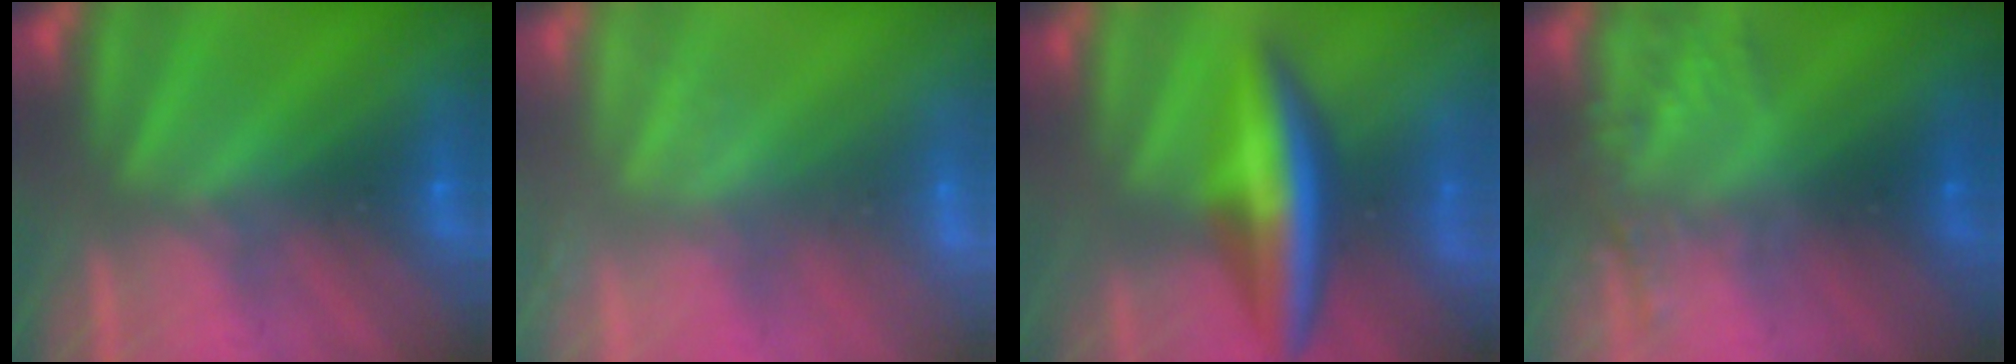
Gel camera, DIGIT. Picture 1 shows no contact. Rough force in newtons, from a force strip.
{"total": 2.0}
{"total": 9.8}
{"total": 2.1}